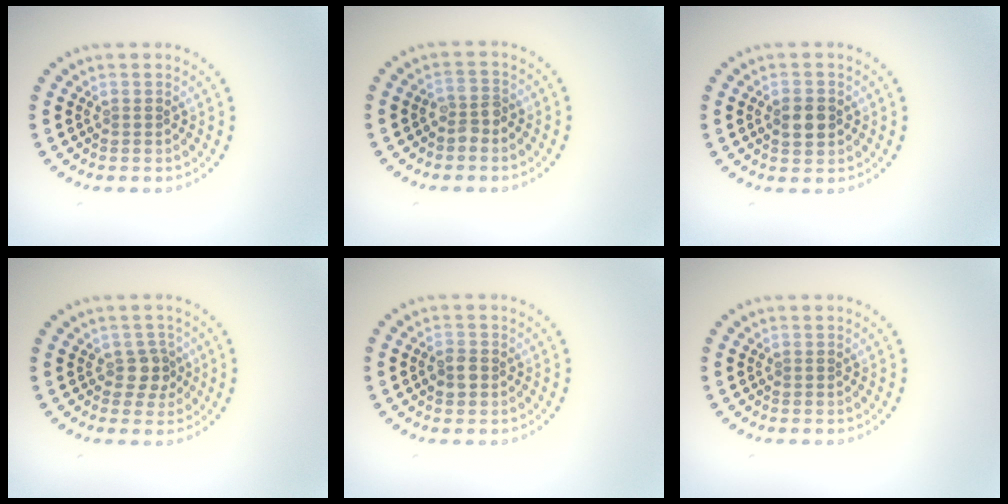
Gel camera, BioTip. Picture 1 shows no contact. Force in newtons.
{"total": 1.7, "press": 1.6, "slide": 0.7}
{"total": 2.8, "press": 2.8, "slide": 0.1}
{"total": 2.0, "press": 1.6, "slide": 1.1}
{"total": 1.6, "press": 1.5, "slide": 0.3}
{"total": 0.0}